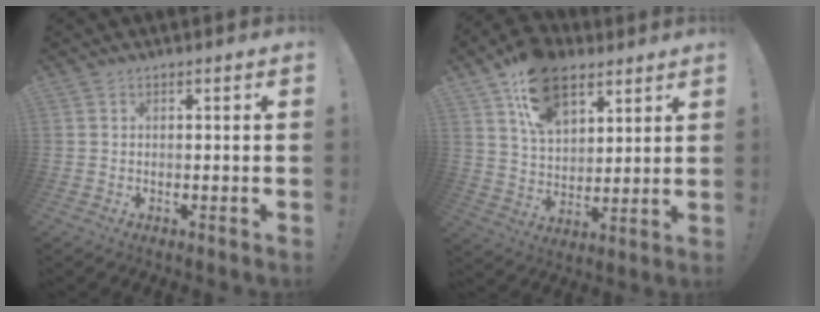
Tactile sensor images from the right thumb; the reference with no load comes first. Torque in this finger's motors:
{"motor_torque": [1.98, 2.07, 1.26, 1.04, 0.15]}